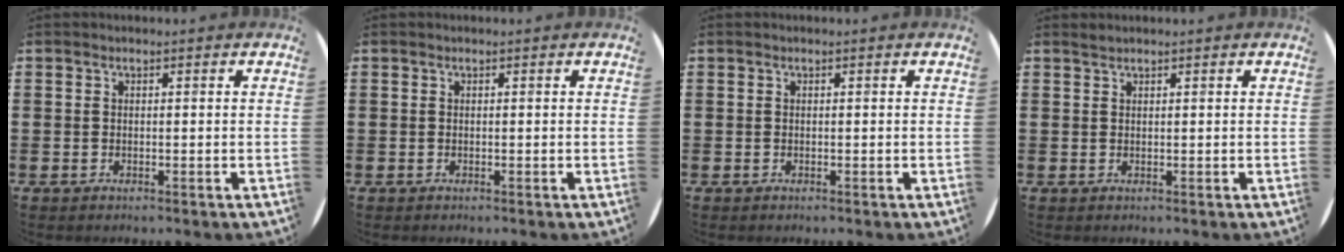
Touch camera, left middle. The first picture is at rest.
{"total": 0.0}
{"total": 0.0}
{"total": 0.6, "force": [0.6, -0.1, 0.0], "torque": [0.000, 0.000, 0.012]}